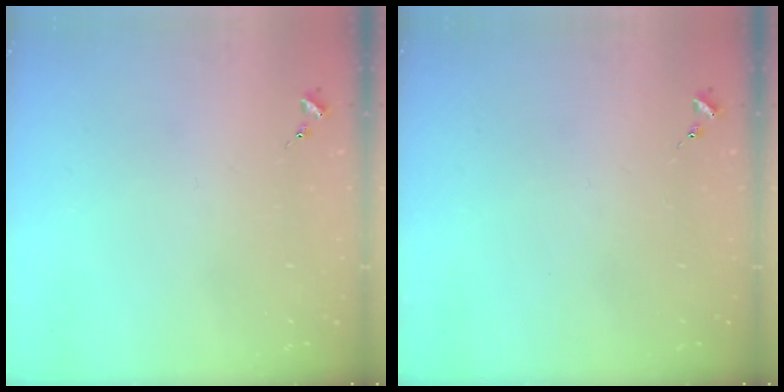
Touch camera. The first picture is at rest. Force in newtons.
{"total": 0.0}